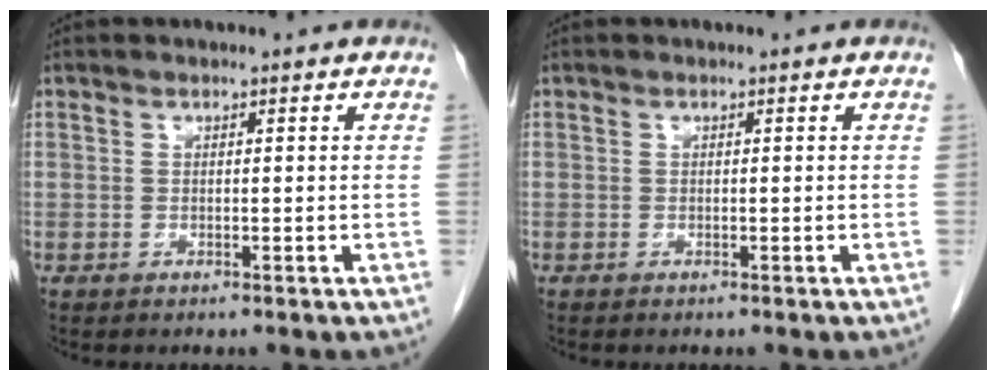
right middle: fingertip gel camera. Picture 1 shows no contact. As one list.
[{"total": 0.0}]